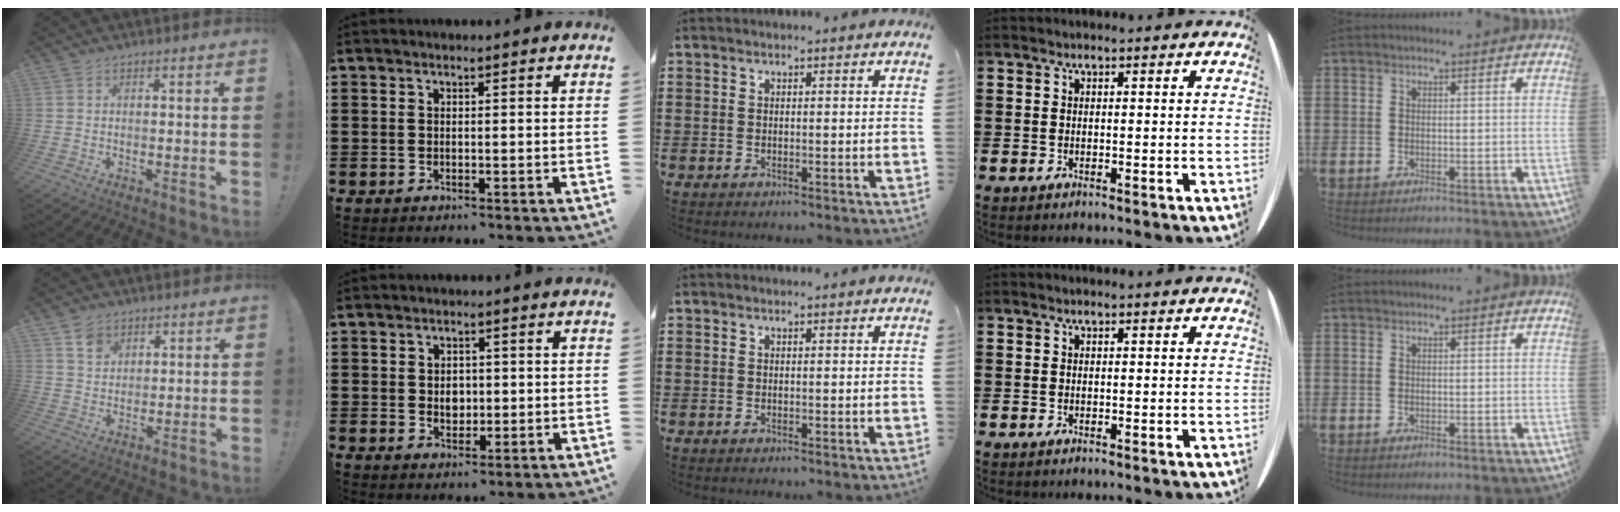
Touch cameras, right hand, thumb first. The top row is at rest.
{"thumb": {"total": 5.5, "force": [3.5, 3.9, 1.4], "torque": [-0.013, -0.019, 0.064]}, "index": {"total": 2.7, "force": [0.1, 2.2, 1.6], "torque": [-0.028, 0.005, -0.001]}}